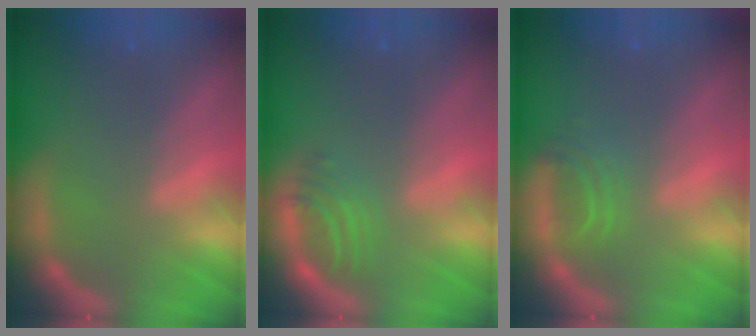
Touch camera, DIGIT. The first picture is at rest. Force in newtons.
{"total": 2.9}
{"total": 2.5}